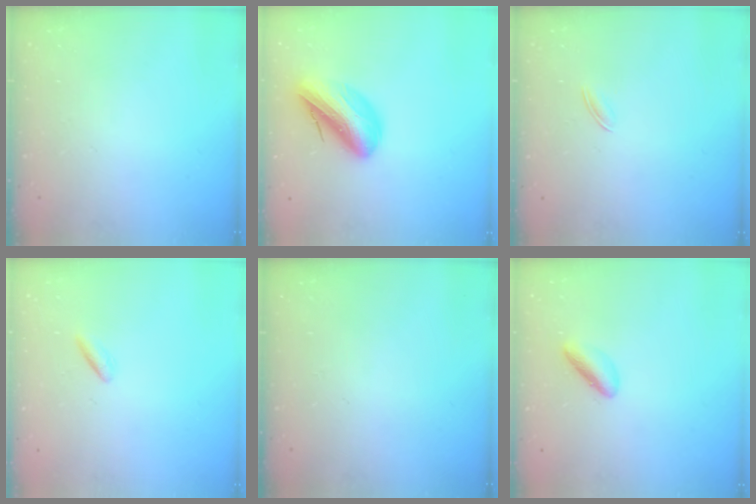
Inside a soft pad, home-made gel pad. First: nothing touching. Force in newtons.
{"total": 14.5, "press": 14.1, "slide": 3.4}
{"total": 1.6, "press": 1.5, "slide": 0.5}
{"total": 0.7, "press": 0.4, "slide": 0.5}
{"total": 0.0}
{"total": 3.6, "press": 3.5, "slide": 0.6}